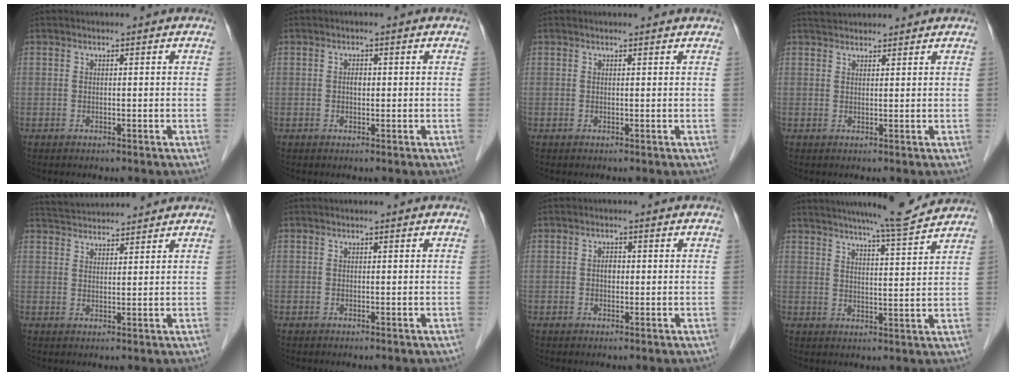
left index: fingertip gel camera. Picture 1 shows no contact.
{"total": 1.0, "force": [0.0, 0.7, 0.8], "torque": [-0.015, 0.002, 0.000]}
{"total": 1.8, "force": [1.7, 0.2, 0.5], "torque": [-0.012, 0.012, 0.018]}
{"total": 4.0, "force": [3.8, 0.9, 0.7], "torque": [-0.013, 0.037, 0.062]}
{"total": 7.5, "force": [7.3, 0.6, 1.5], "torque": [-0.034, 0.036, 0.120]}
{"total": 0.0}
{"total": 1.4, "force": [0.0, 0.9, 1.0], "torque": [-0.017, 0.004, -0.001]}
{"total": 12.0, "force": [11.0, -0.3, 4.6], "torque": [-0.075, 0.002, 0.151]}